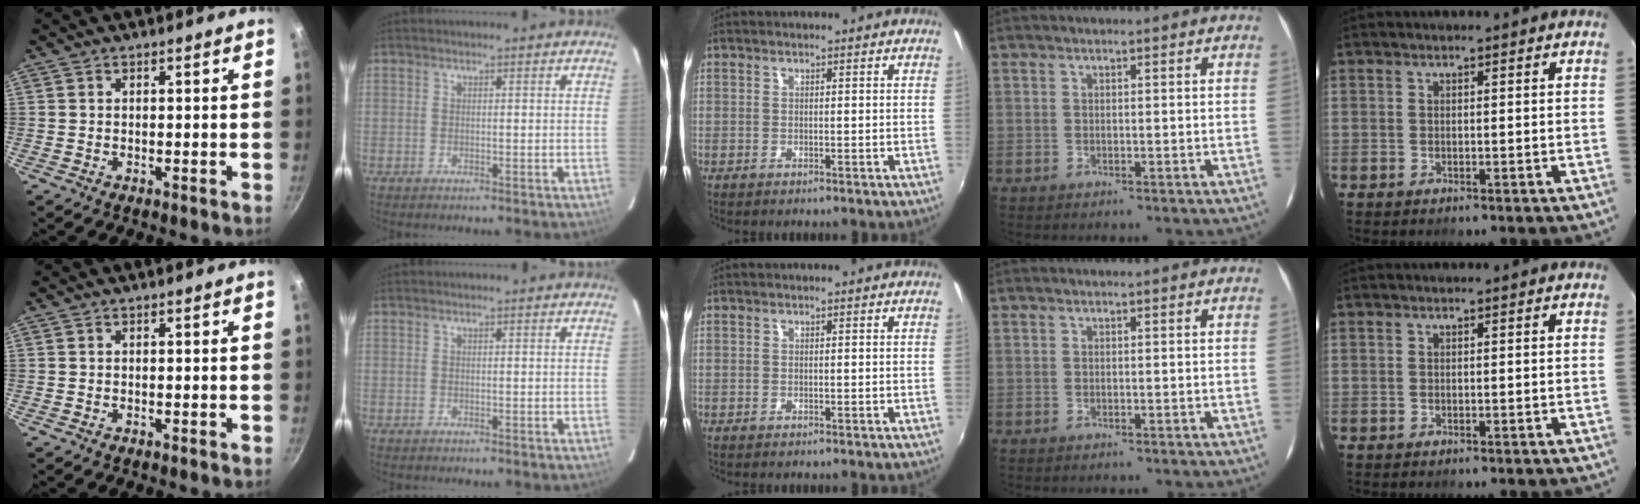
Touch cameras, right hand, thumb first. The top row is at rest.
{}